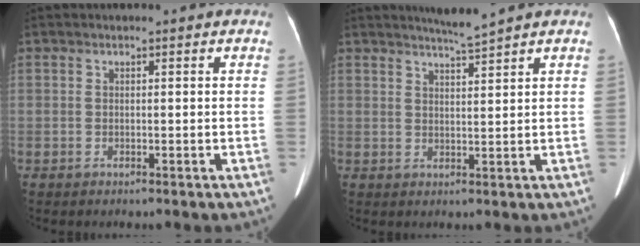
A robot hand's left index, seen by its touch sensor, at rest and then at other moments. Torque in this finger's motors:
{"motor_torque": [0.14, -0.24, -0.01, 0.02]}